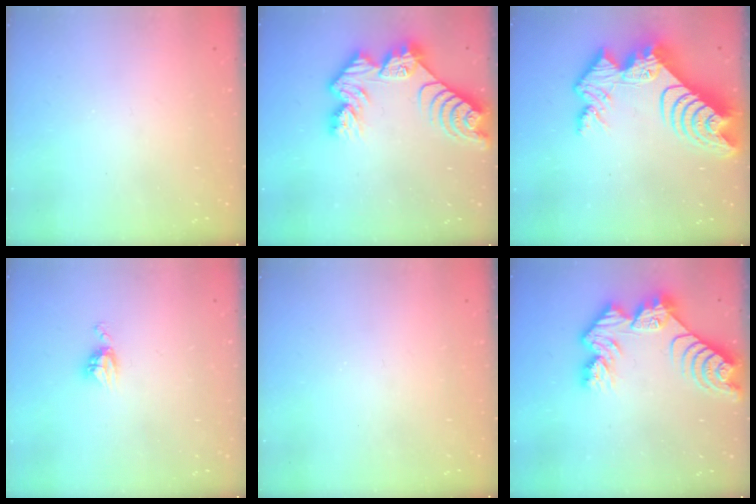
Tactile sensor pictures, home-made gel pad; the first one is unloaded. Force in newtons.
{"total": 11.9, "press": 11.8, "slide": 1.0}
{"total": 16.3, "press": 16.2, "slide": 1.4}
{"total": 5.4, "press": 5.4, "slide": 0.5}
{"total": 0.0}
{"total": 11.9, "press": 11.8, "slide": 1.0}